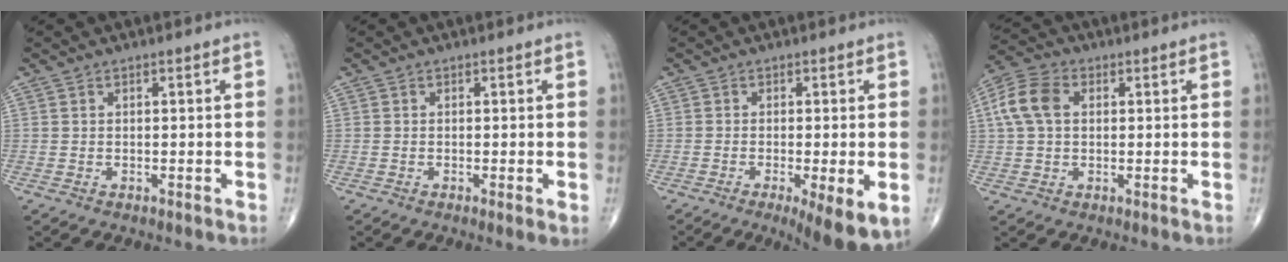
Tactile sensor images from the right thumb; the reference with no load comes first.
{"total": 1.5, "force": [-0.3, 0.1, 1.5], "torque": [-0.032, -0.007, -0.009]}
{"total": 9.3, "force": [-3.4, 2.2, 8.4], "torque": [-0.123, -0.018, -0.051]}
{"total": 8.3, "force": [1.6, 5.7, 5.9], "torque": [-0.127, 0.020, 0.026]}